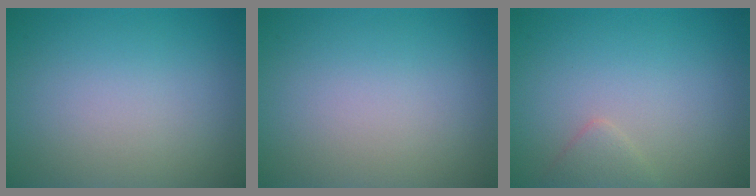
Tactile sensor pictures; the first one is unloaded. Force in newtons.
{"total": 0.0}
{"total": 1.3, "press": 1.3, "slide": 0.0}